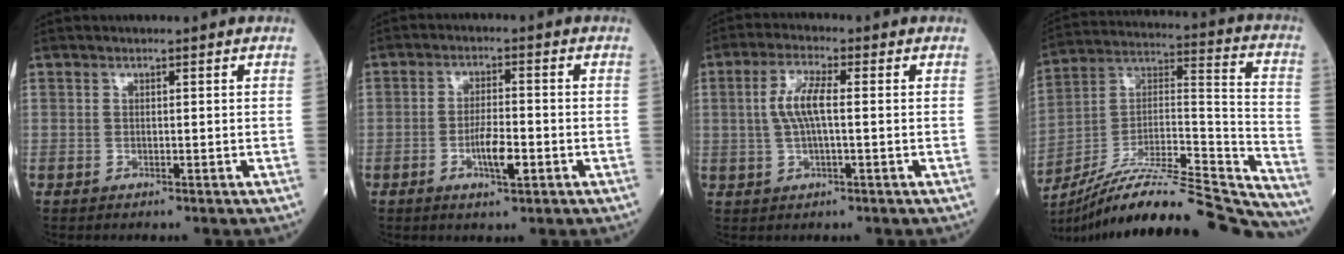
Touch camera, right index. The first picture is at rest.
{"total": 5.3, "force": [-1.9, 1.1, 4.8], "torque": [-0.089, -0.001, -0.031]}
{"total": 5.5, "force": [0.4, 1.1, 5.4], "torque": [-0.118, 0.009, 0.006]}
{"total": 29.5, "force": [-26.9, 2.0, 11.9], "torque": [-0.157, 0.002, -0.414]}